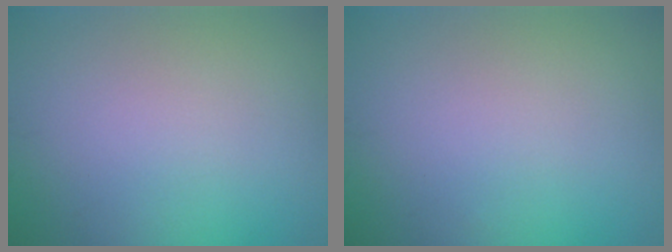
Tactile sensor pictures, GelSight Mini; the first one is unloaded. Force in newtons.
{"total": 0.0}